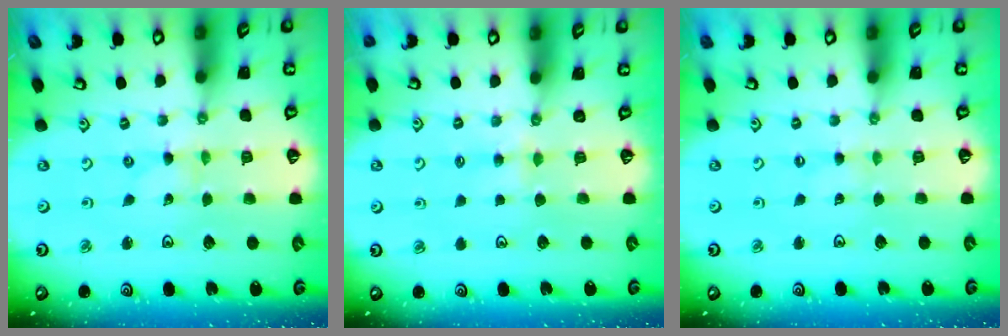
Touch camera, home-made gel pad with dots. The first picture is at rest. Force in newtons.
{"total": 3.2, "press": 3.1, "slide": 0.5}
{"total": 0.5, "press": 0.5, "slide": 0.1}